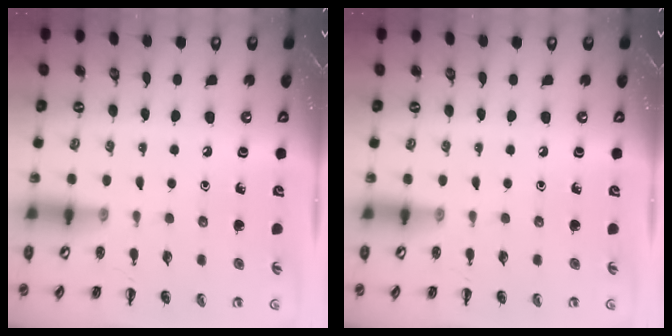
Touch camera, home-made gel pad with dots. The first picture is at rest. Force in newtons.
{"total": 0.0}